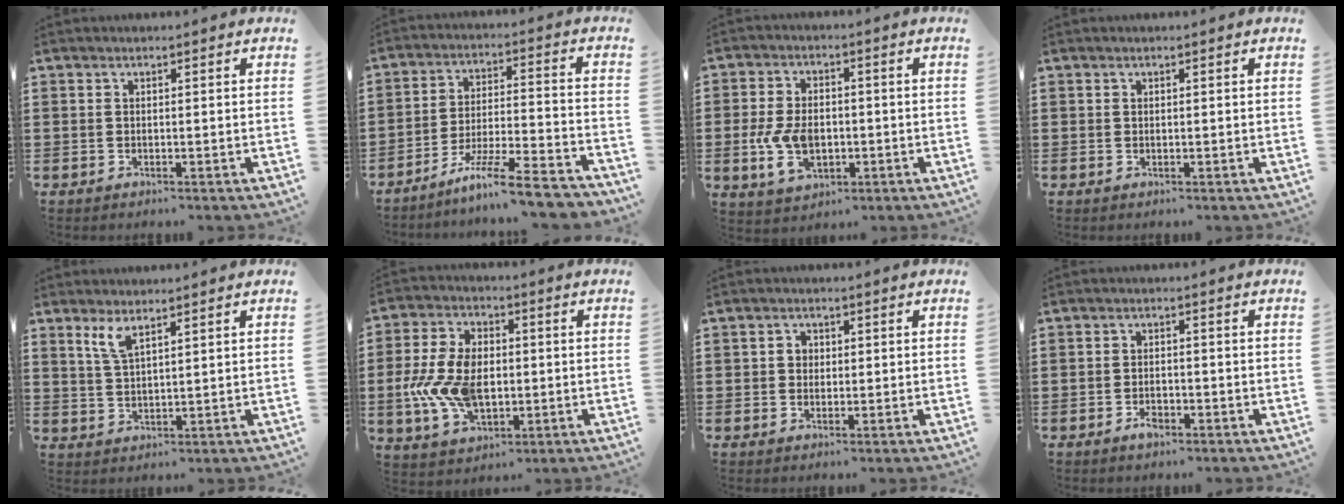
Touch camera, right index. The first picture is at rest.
{"total": 10.1, "force": [-8.2, 0.5, 5.8], "torque": [-0.104, 0.007, -0.159]}
{"total": 7.3, "force": [-1.2, 4.8, 5.4], "torque": [-0.134, 0.000, -0.026]}
{"total": 0.0}
{"total": 3.2, "force": [2.2, 0.9, 2.2], "torque": [-0.049, 0.004, 0.040]}
{"total": 10.9, "force": [-1.2, 6.9, 8.3], "torque": [-0.198, 0.003, -0.023]}
{"total": 1.8, "force": [0.1, 1.6, 0.7], "torque": [-0.018, 0.009, 0.000]}
{"total": 2.1, "force": [-1.2, 0.8, 1.5], "torque": [-0.030, -0.003, -0.022]}